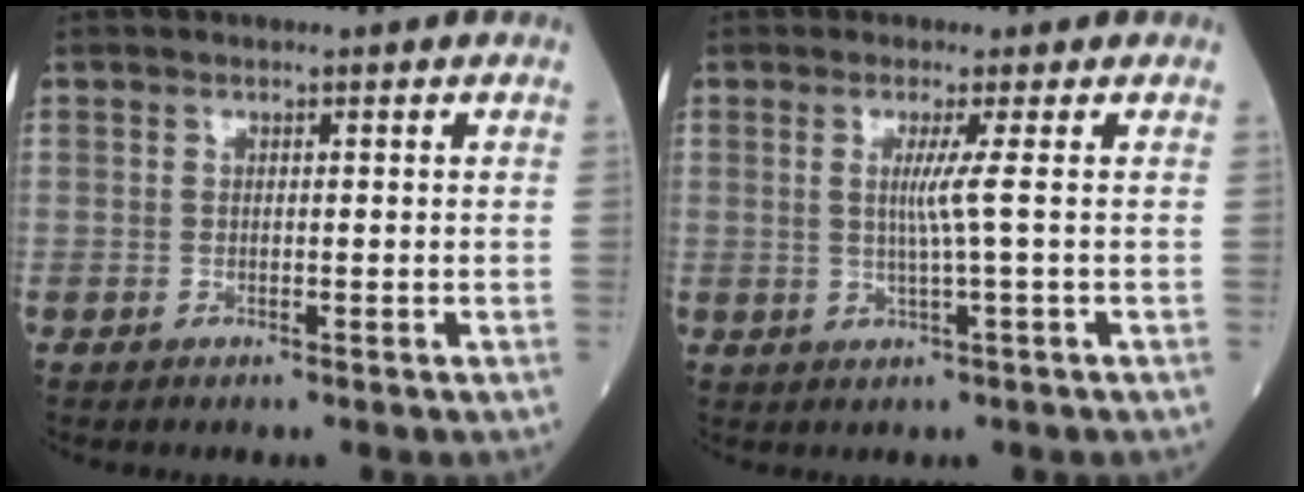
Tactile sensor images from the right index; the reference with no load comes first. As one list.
[{"total": 3.2, "force": [0.4, -1.2, 2.9], "torque": [-0.060, -0.006, 0.009]}]